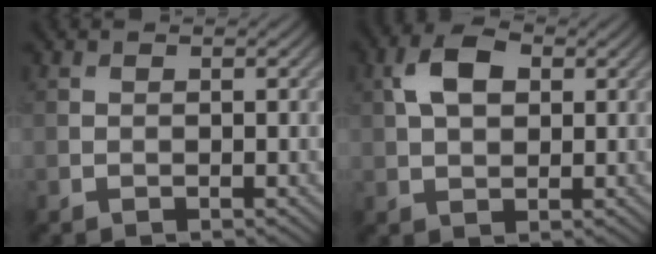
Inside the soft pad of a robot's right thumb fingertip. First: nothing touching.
{"total": 5.4, "force": [1.5, 3.3, 4.0], "torque": [-0.083, 0.008, 0.020]}